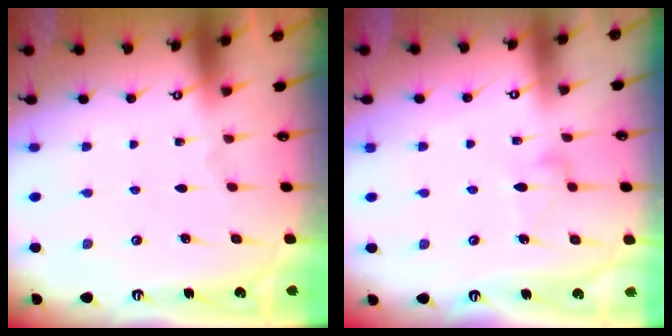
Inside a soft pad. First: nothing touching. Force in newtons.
{"total": 6.6, "press": 6.5, "slide": 0.4}